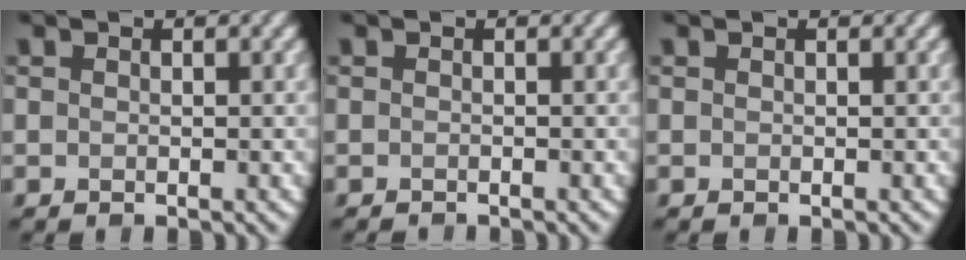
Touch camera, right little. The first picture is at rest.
{"total": 0.7, "force": [-0.7, 0.1, 0.2], "torque": [0.000, -0.004, -0.013]}
{"total": 0.0}